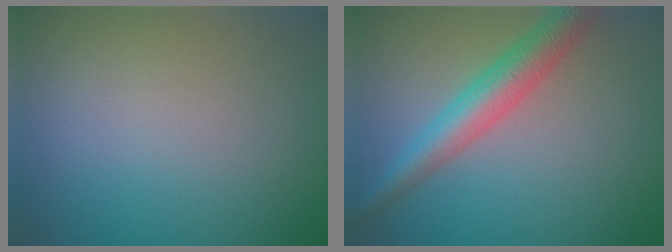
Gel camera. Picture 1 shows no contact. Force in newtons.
{"total": 4.5, "press": 4.5, "slide": 0.1}